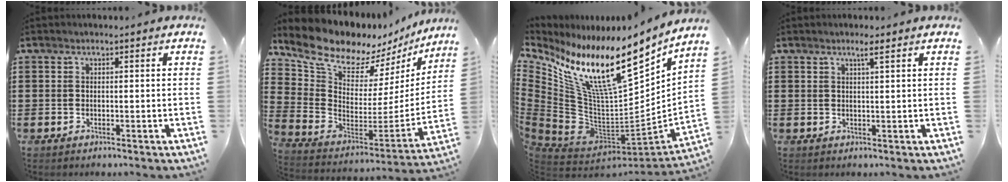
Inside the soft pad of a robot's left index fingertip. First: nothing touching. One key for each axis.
{"total": 10.5, "fx": 9.0, "fy": 4.2, "fz": 3.5, "tx": -0.112, "ty": -0.070, "tz": 0.161}
{"total": 16.7, "fx": 10.0, "fy": 4.4, "fz": 12.6, "tx": -0.246, "ty": -0.081, "tz": 0.167}
{"total": 1.9, "fx": 1.3, "fy": -0.1, "fz": 1.3, "tx": -0.028, "ty": 0.000, "tz": 0.022}